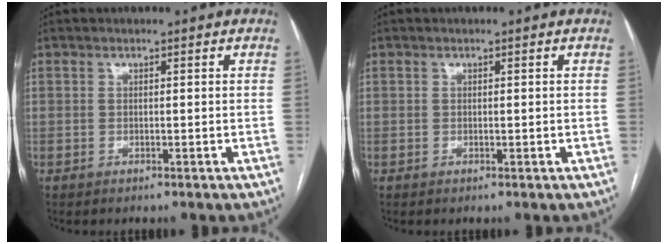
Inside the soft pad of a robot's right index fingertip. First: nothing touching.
{"total": 0.0}